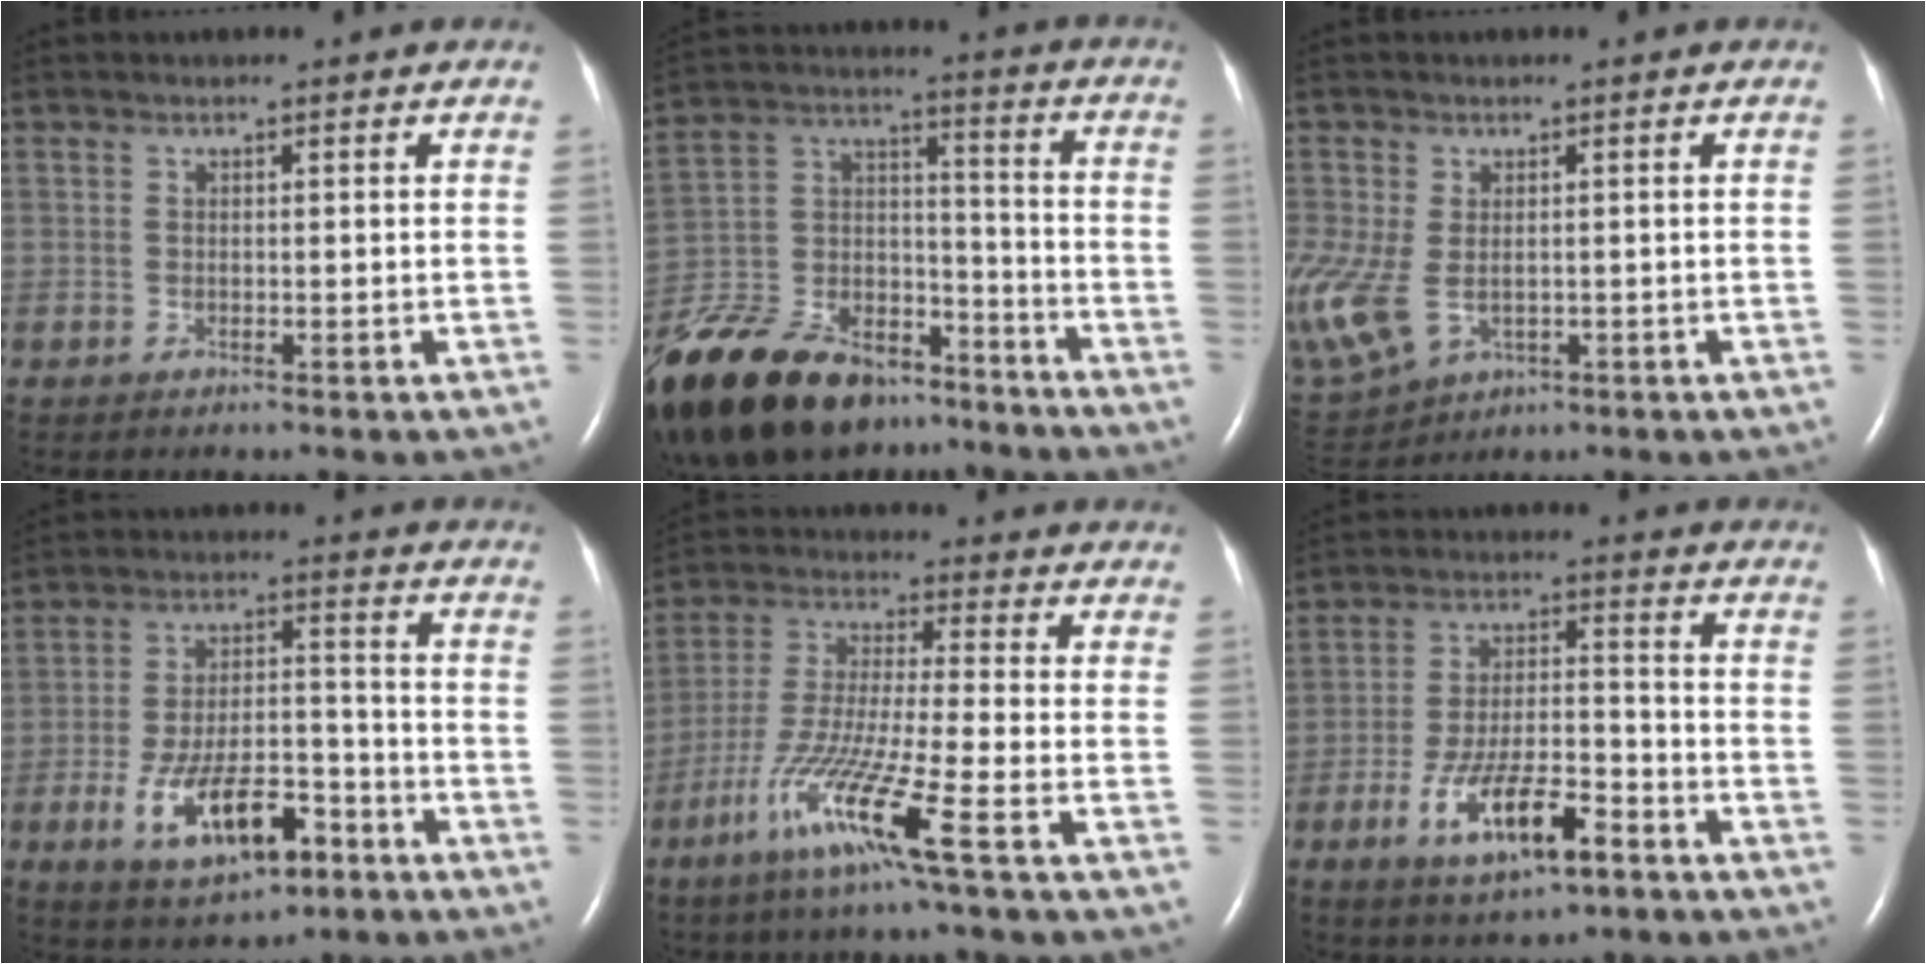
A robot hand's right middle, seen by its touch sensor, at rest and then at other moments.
{"total": 28.4, "force": [-21.1, 12.5, 14.4], "torque": [-0.349, -0.032, -0.358]}
{"total": 21.8, "force": [-5.7, 16.3, 13.4], "torque": [-0.411, -0.021, -0.078]}
{"total": 12.3, "force": [-6.0, 4.8, 9.6], "torque": [-0.175, 0.005, -0.092]}
{"total": 12.7, "force": [-6.4, -1.0, 10.9], "torque": [-0.222, -0.029, -0.128]}
{"total": 11.2, "force": [-5.8, 3.2, 9.0], "torque": [-0.169, 0.000, -0.096]}